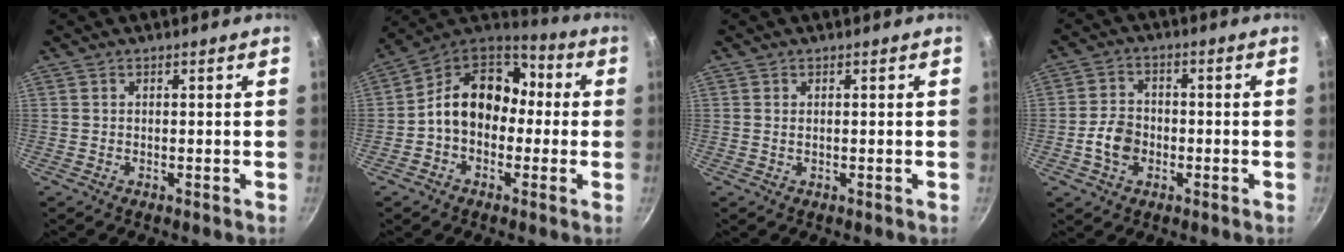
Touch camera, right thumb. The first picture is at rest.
{"total": 15.0, "force": [-0.5, 11.6, 9.5], "torque": [-0.110, 0.049, -0.031]}
{"total": 0.6, "force": [0.1, 0.3, 0.5], "torque": [-0.009, 0.000, 0.002]}
{"total": 6.5, "force": [-1.8, 4.9, 3.8], "torque": [-0.055, 0.022, -0.039]}